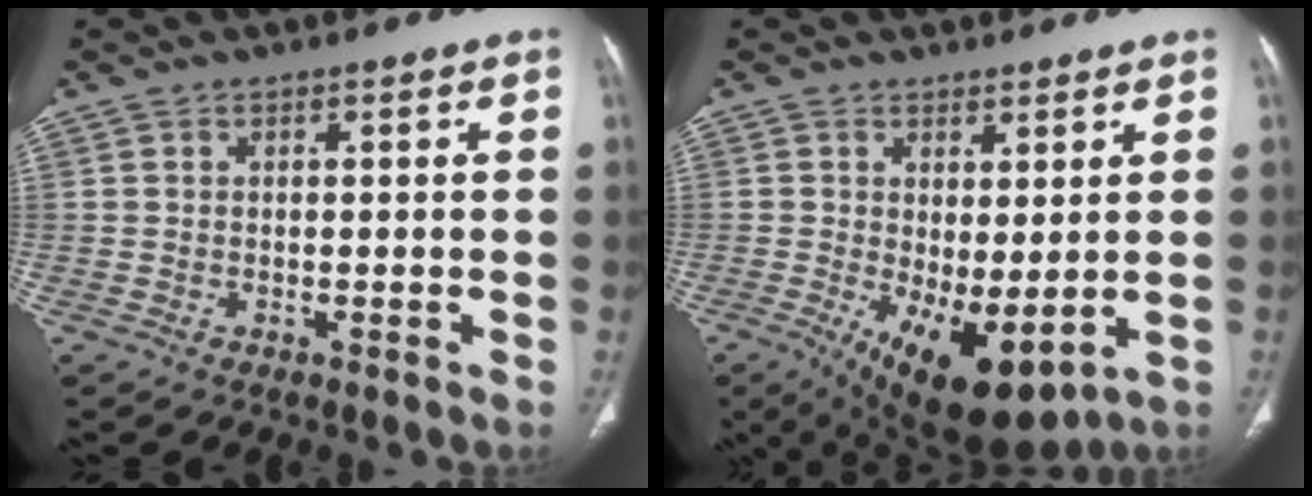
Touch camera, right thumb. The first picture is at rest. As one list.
[{"total": 11.4, "force": [-1.8, 4.8, 10.1], "torque": [-0.158, -0.021, -0.005]}]